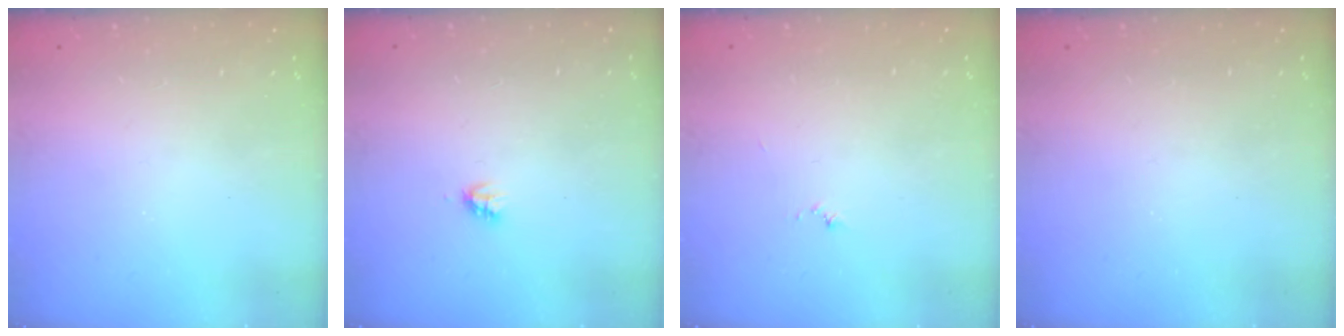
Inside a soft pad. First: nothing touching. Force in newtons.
{"total": 2.7, "press": 2.7, "slide": 0.2}
{"total": 3.8, "press": 3.8, "slide": 0.4}
{"total": 0.0}